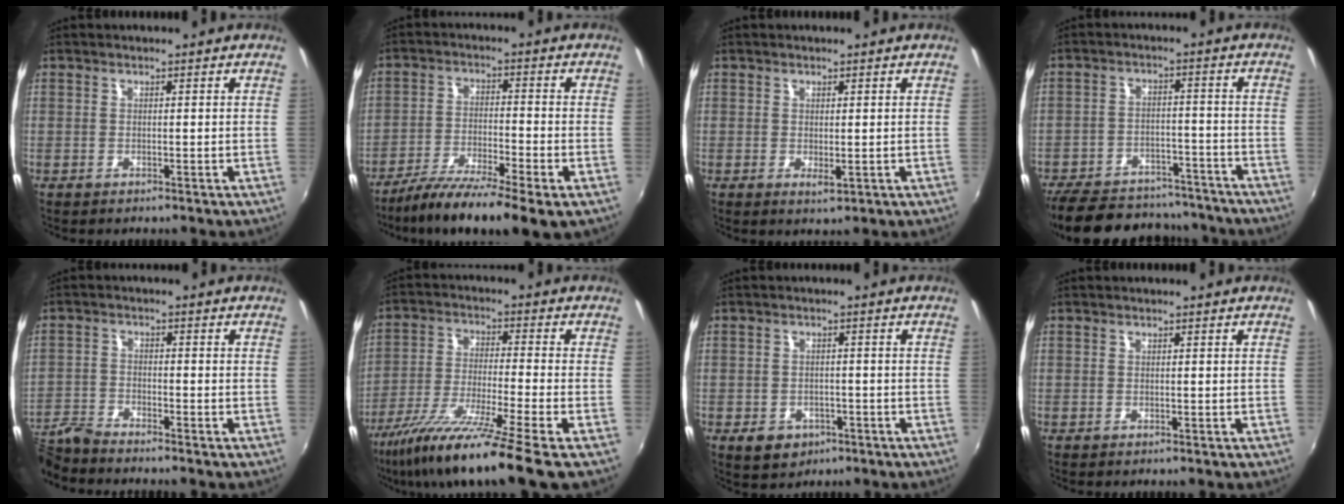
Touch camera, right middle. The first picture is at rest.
{"total": 12.6, "force": [-8.6, 1.5, 9.1], "torque": [-0.186, -0.037, -0.150]}
{"total": 1.4, "force": [0.1, 0.6, 1.3], "torque": [-0.021, -0.003, 0.004]}
{"total": 23.7, "force": [-19.8, 9.2, 9.3], "torque": [-0.208, 0.022, -0.264]}
{"total": 5.5, "force": [-5.4, 0.2, 1.0], "torque": [-0.033, -0.009, -0.115]}
{"total": 15.3, "force": [-11.3, -1.5, 10.2], "torque": [-0.204, -0.040, -0.201]}
{"total": 5.5, "force": [-2.7, 4.1, 2.5], "torque": [-0.060, -0.004, -0.032]}
{"total": 0.0}